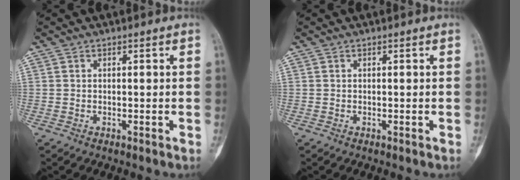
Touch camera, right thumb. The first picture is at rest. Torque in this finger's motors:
{"motor_torque": [0.00, 0.00, 0.11, 0.04, 0.01]}